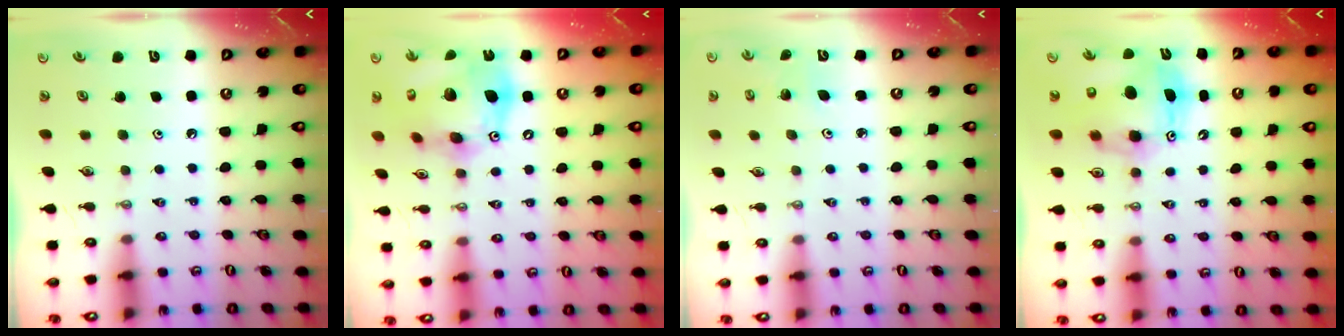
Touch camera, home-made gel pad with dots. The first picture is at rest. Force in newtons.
{"total": 22.1, "press": 21.9, "slide": 3.3}
{"total": 1.1, "press": 1.1, "slide": 0.1}
{"total": 12.4, "press": 12.2, "slide": 2.4}